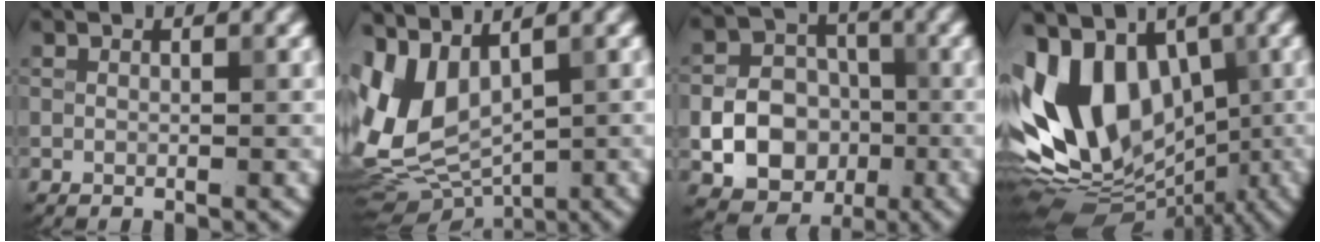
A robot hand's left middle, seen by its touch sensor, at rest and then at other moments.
{"total": 8.2, "force": [1.9, 5.0, 6.2], "torque": [-0.135, -0.016, 0.046]}
{"total": 8.2, "force": [-1.9, 6.9, 4.0], "torque": [-0.041, -0.010, -0.054]}
{"total": 13.1, "force": [0.9, 9.4, 9.0], "torque": [-0.165, 0.002, 0.002]}